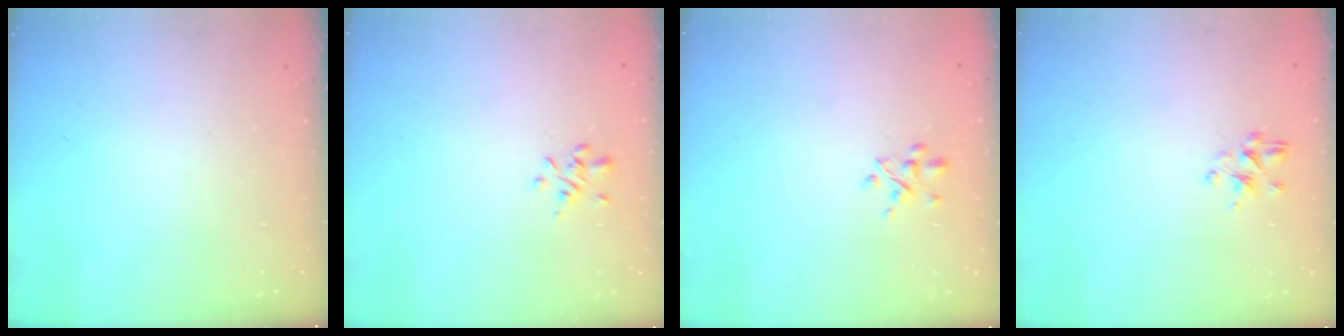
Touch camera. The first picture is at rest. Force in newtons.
{"total": 0.9, "press": 0.7, "slide": 0.5}
{"total": 3.0, "press": 2.8, "slide": 1.1}
{"total": 2.8, "press": 2.7, "slide": 0.8}